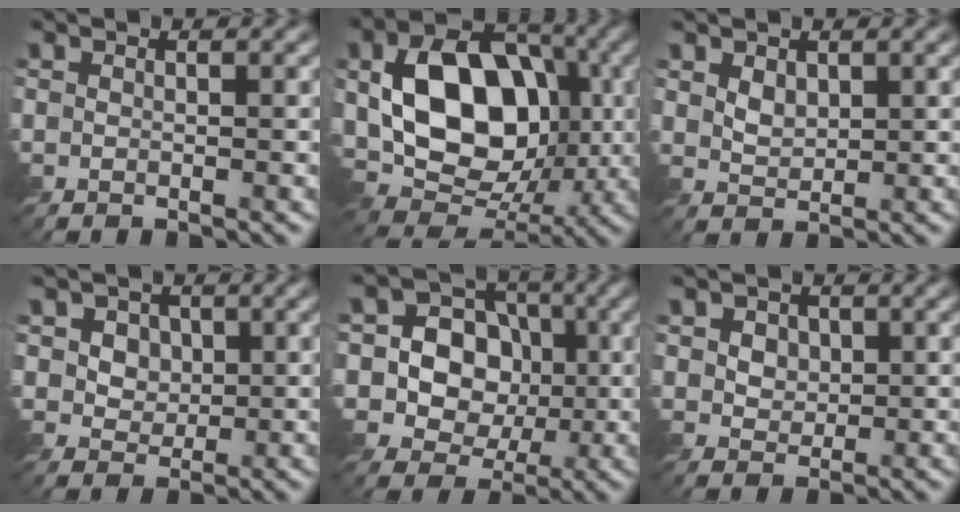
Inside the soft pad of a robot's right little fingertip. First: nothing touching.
{"total": 11.6, "force": [0.2, 8.2, 8.2], "torque": [-0.142, -0.002, 0.005]}
{"total": 1.6, "force": [0.7, 1.1, 1.0], "torque": [-0.022, -0.006, 0.018]}
{"total": 3.4, "force": [1.2, 2.8, 1.5], "torque": [-0.041, -0.006, 0.024]}
{"total": 7.7, "force": [0.3, 7.0, 3.3], "torque": [-0.054, 0.018, -0.017]}
{"total": 2.3, "force": [0.8, 1.8, 1.1], "torque": [-0.035, -0.003, 0.021]}